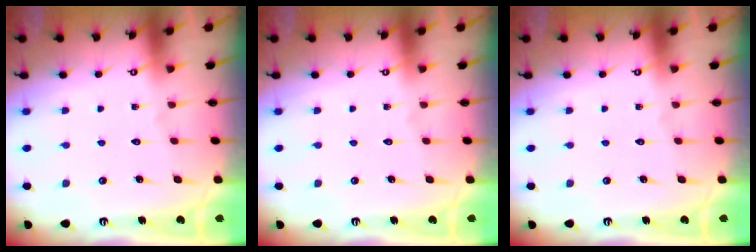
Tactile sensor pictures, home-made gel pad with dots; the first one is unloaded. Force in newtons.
{"total": 0.0}
{"total": 0.0}